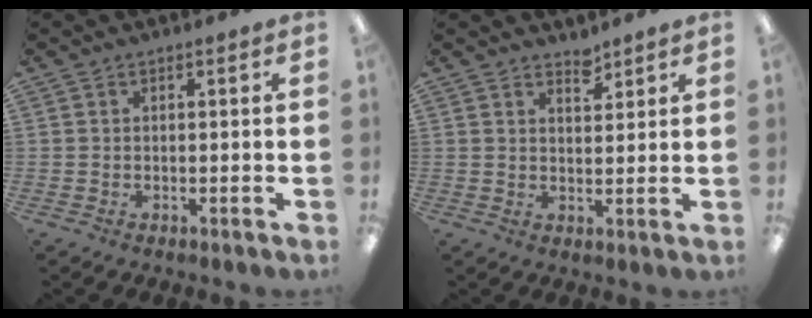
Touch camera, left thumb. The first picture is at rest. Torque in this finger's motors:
{"motor_torque": [0.08, 0.27, -0.23, -0.37, 0.04]}